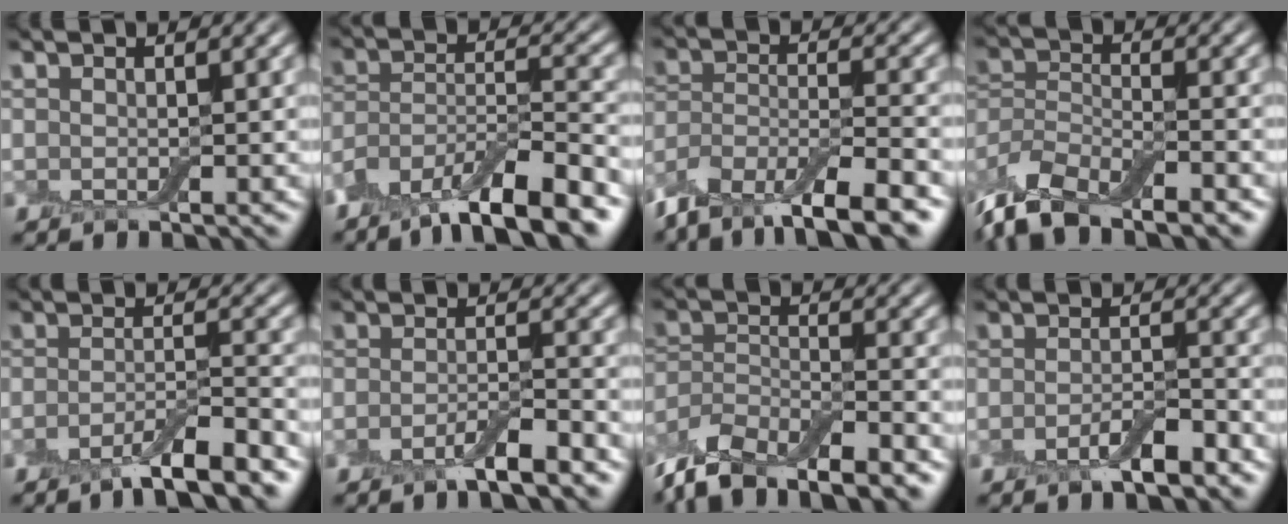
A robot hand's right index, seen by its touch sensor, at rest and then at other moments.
{"total": 10.0, "force": [-7.4, 2.8, 6.2], "torque": [-0.102, 0.000, -0.135]}
{"total": 9.6, "force": [-7.3, 3.1, 5.4], "torque": [-0.096, -0.004, -0.137]}
{"total": 9.3, "force": [-7.2, 3.4, 4.8], "torque": [-0.085, -0.008, -0.134]}
{"total": 5.6, "force": [-3.8, 1.1, 4.0], "torque": [-0.060, 0.001, -0.070]}
{"total": 3.4, "force": [-2.3, 0.6, 2.5], "torque": [-0.043, 0.001, -0.050]}
{"total": 9.4, "force": [-7.3, 3.3, 4.8], "torque": [-0.085, -0.005, -0.137]}
{"total": 3.3, "force": [-2.1, 1.0, 2.4], "torque": [-0.046, 0.002, -0.041]}